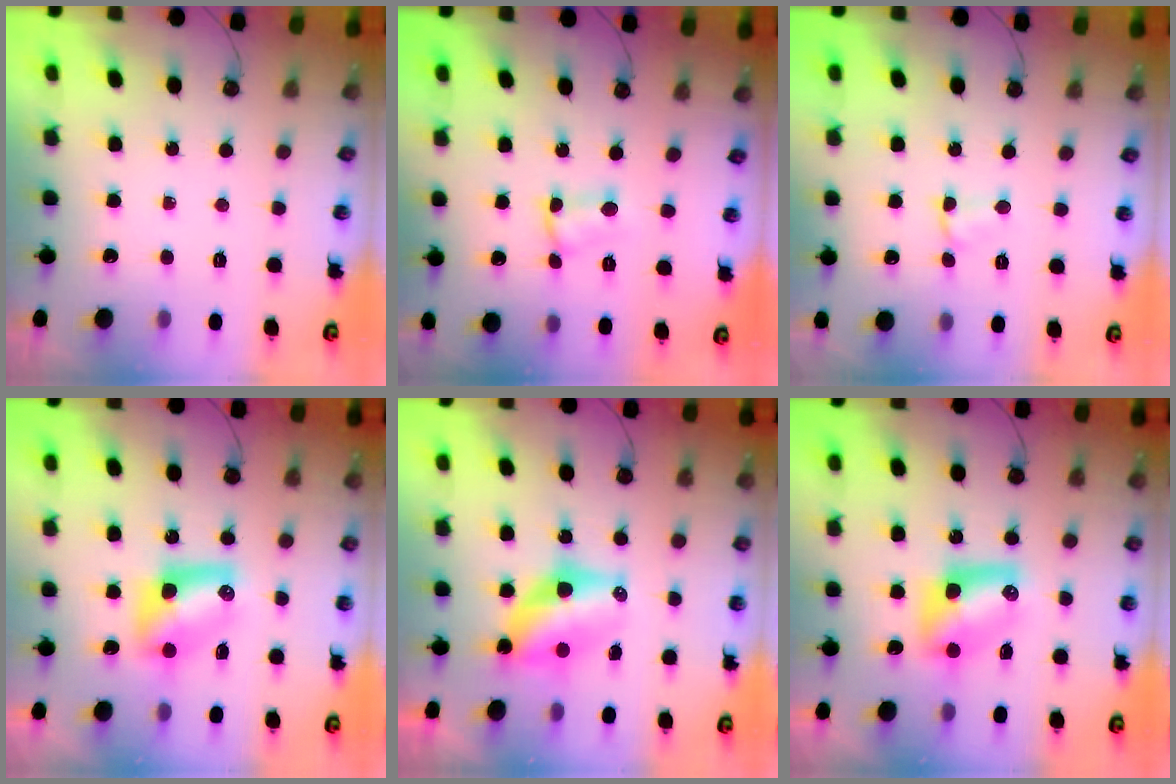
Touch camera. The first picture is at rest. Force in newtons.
{"total": 2.6, "press": 2.6, "slide": 0.5}
{"total": 1.9, "press": 1.9, "slide": 0.3}
{"total": 9.3, "press": 9.3, "slide": 0.4}
{"total": 10.4, "press": 9.4, "slide": 4.5}
{"total": 9.3, "press": 9.3, "slide": 0.4}